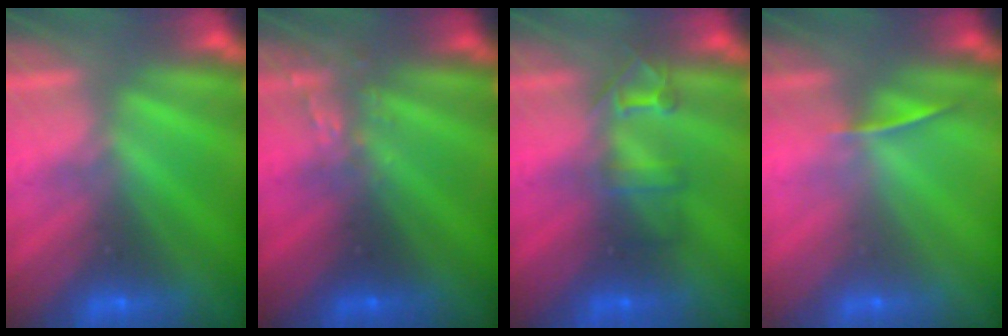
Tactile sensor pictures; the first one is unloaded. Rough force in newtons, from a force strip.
{"total": 2.6}
{"total": 2.5}
{"total": 1.3}